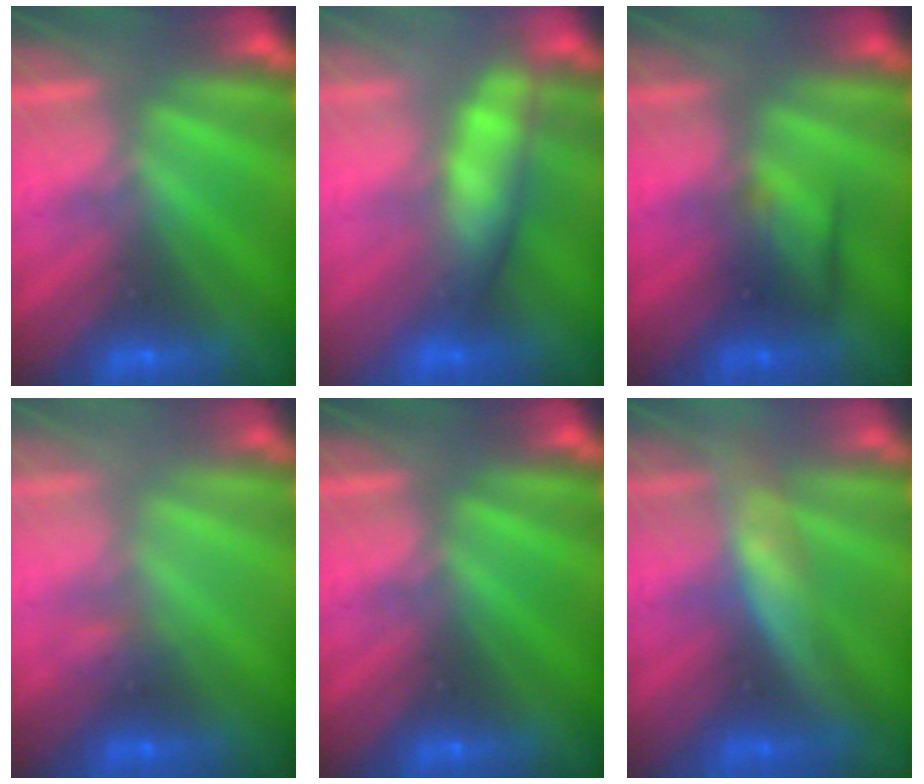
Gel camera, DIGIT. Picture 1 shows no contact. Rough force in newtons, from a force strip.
{"total": 3.1}
{"total": 2.4}
{"total": 2.1}
{"total": 0.0}
{"total": 3.4}